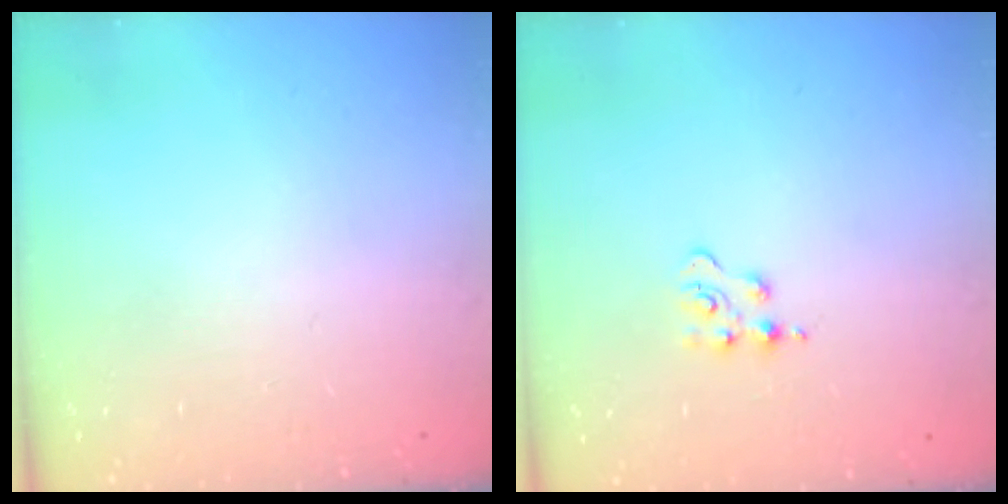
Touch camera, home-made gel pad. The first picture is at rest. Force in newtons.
{"total": 2.9, "press": 2.9, "slide": 0.4}